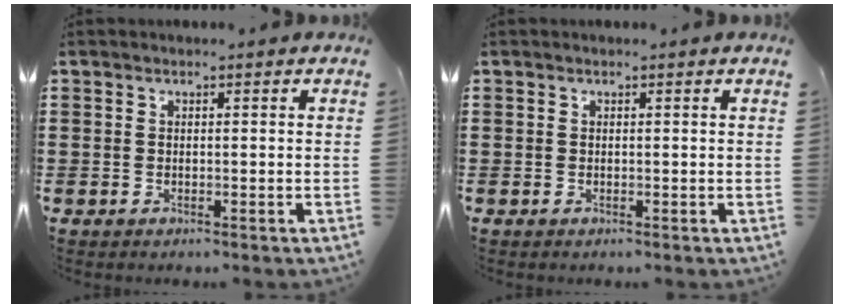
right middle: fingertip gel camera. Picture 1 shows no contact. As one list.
[{"total": 0.0}]